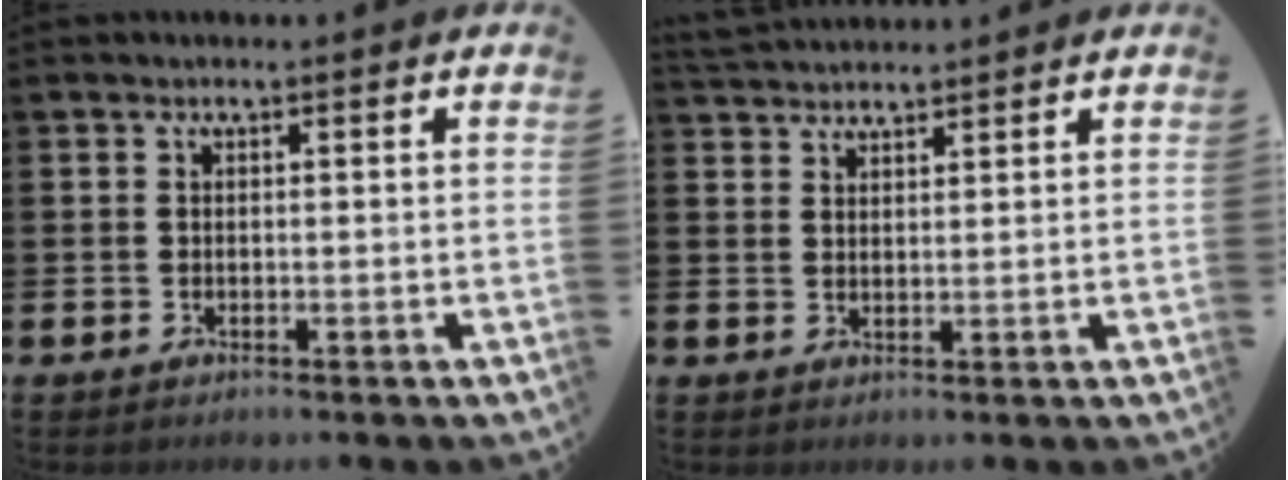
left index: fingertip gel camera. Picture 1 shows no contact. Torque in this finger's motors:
{"motor_torque": [-0.16, -0.22, 0.20, 0.10]}